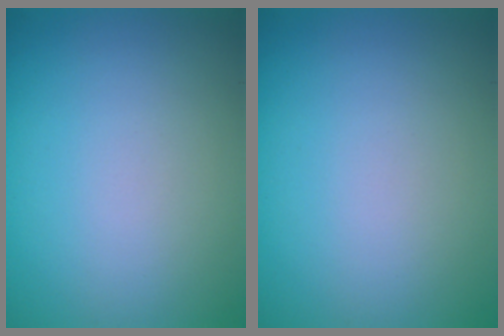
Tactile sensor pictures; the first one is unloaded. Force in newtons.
{"total": 0.0}